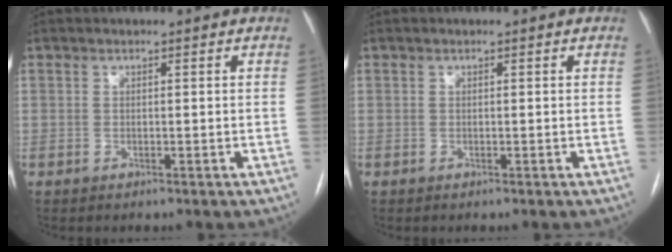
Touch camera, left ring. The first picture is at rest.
{"total": 0.0}